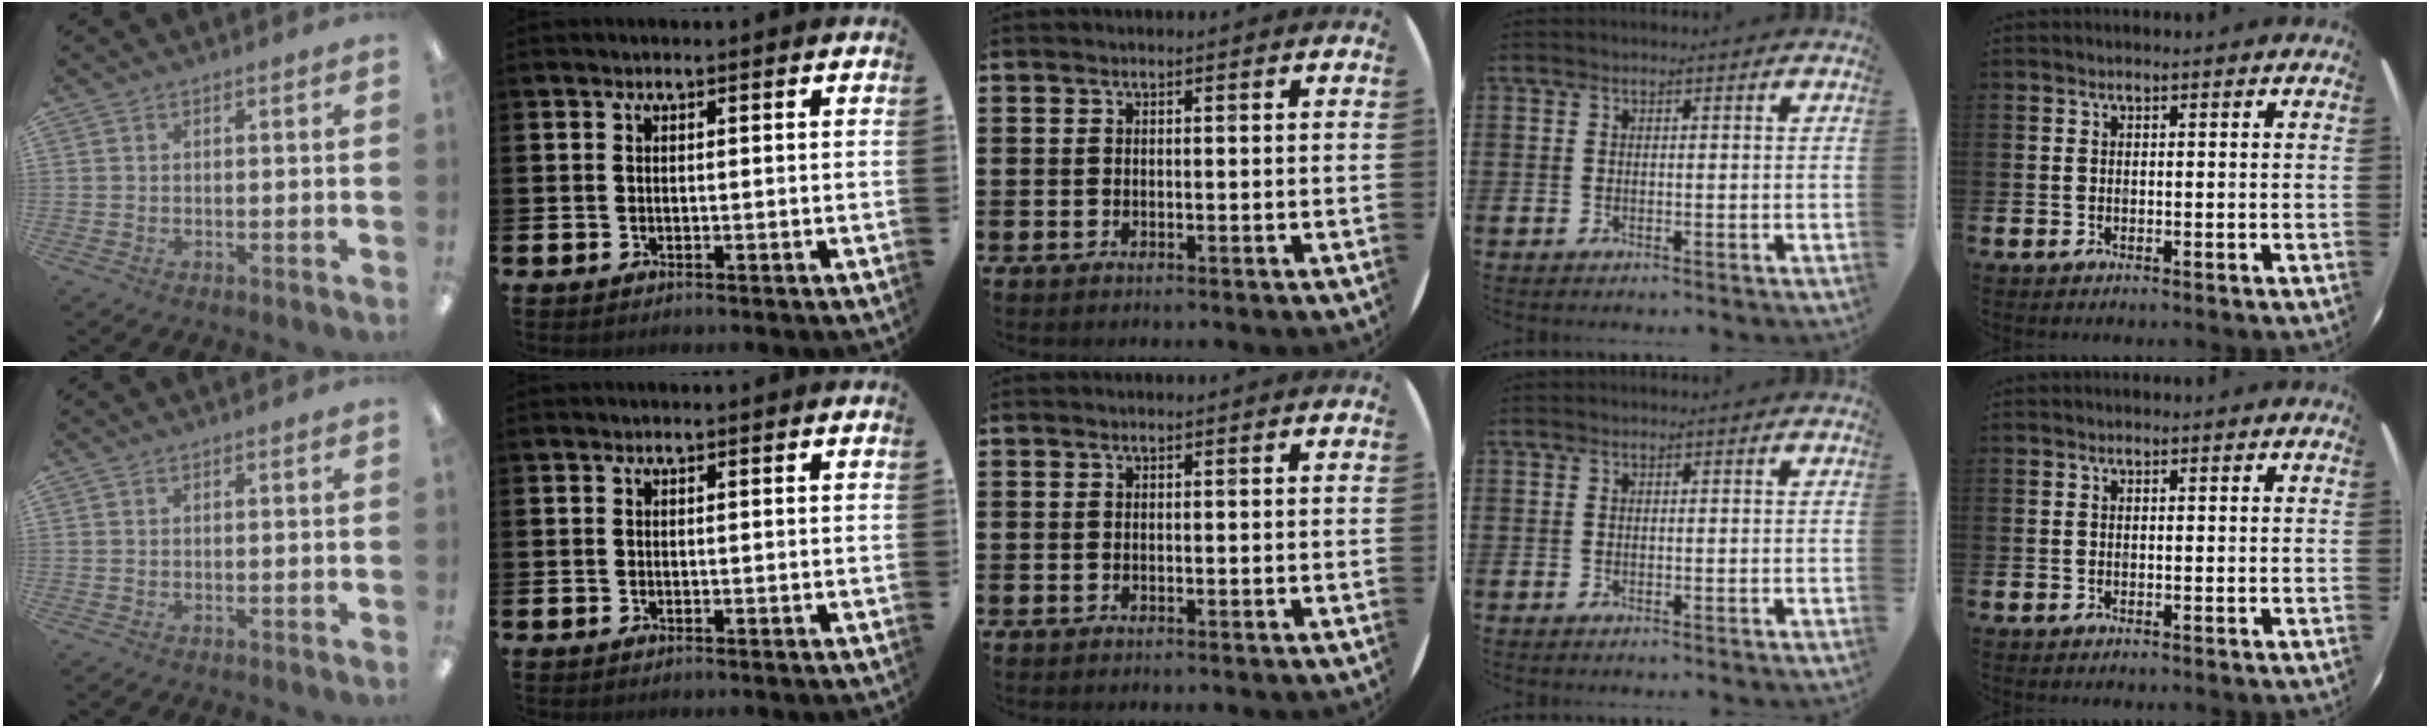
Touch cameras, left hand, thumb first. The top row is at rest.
{}